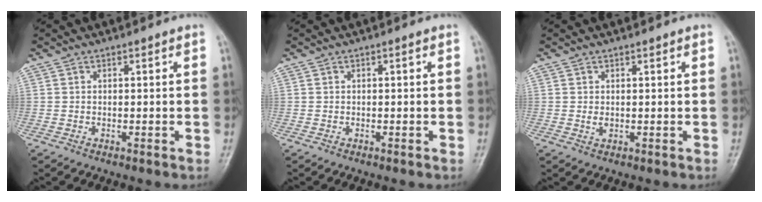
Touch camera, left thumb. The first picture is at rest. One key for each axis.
{"total": 0.0}
{"total": 1.3, "fx": 0.6, "fy": 0.8, "fz": 0.9, "tx": -0.011, "ty": -0.005, "tz": 0.013}